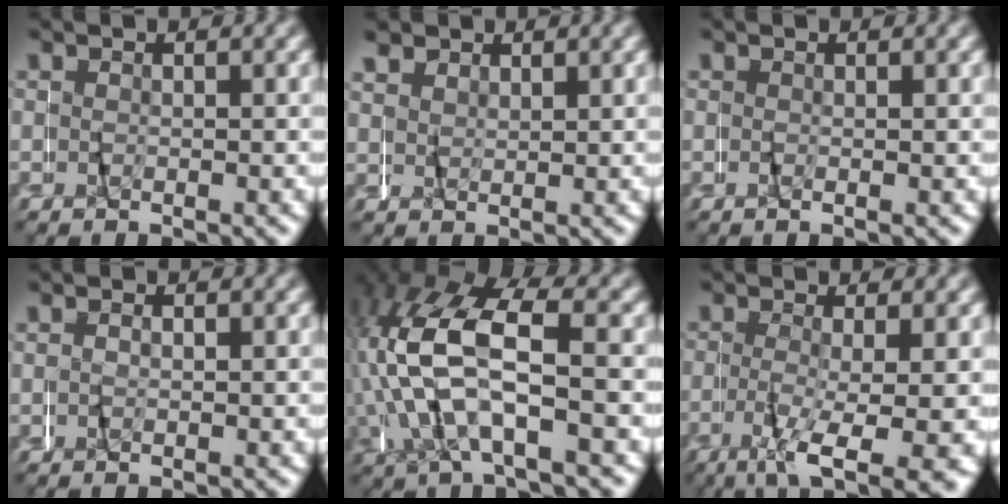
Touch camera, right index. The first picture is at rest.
{"total": 1.6, "force": [1.5, 0.6, -0.1], "torque": [-0.008, -0.003, 0.029]}
{"total": 0.8, "force": [0.2, 0.3, 0.7], "torque": [-0.014, -0.004, 0.005]}
{"total": 0.0}
{"total": 8.1, "force": [0.4, 4.7, 6.6], "torque": [-0.172, -0.016, 0.012]}
{"total": 6.5, "force": [-4.0, 1.1, 5.0], "torque": [-0.083, -0.022, -0.053]}